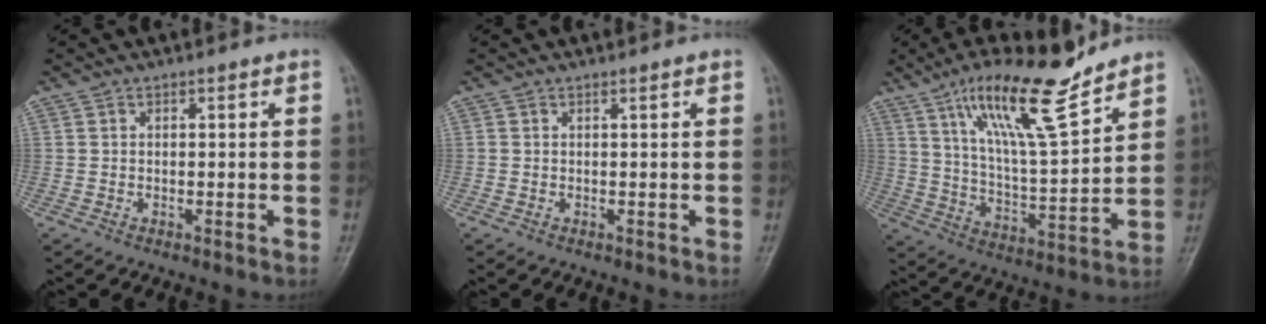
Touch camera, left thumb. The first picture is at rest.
{"total": 0.0}
{"total": 17.1, "force": [12.0, 3.4, 11.8], "torque": [-0.188, -0.068, 0.216]}